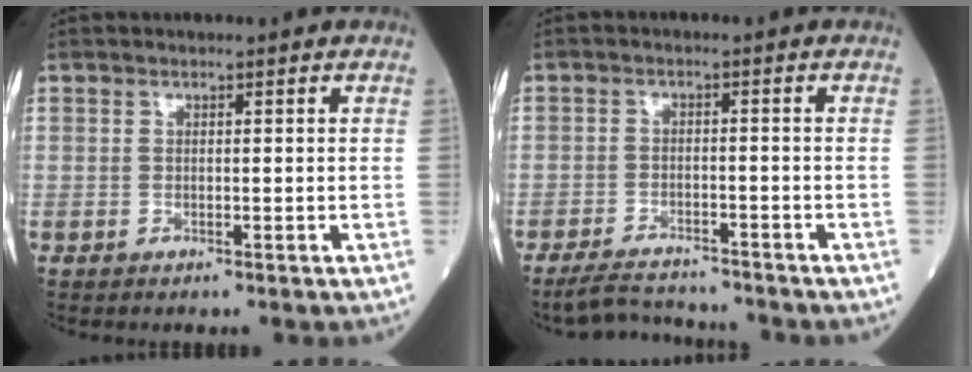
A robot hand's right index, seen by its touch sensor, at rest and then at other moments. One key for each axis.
{"total": 6.7, "fx": -6.4, "fy": 0.9, "fz": 1.6, "tx": -0.029, "ty": -0.009, "tz": -0.105}